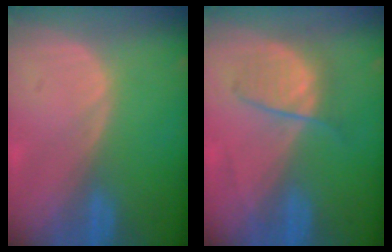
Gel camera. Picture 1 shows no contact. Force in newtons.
{"total": 4.4, "press": 4.4, "slide": 0.6}